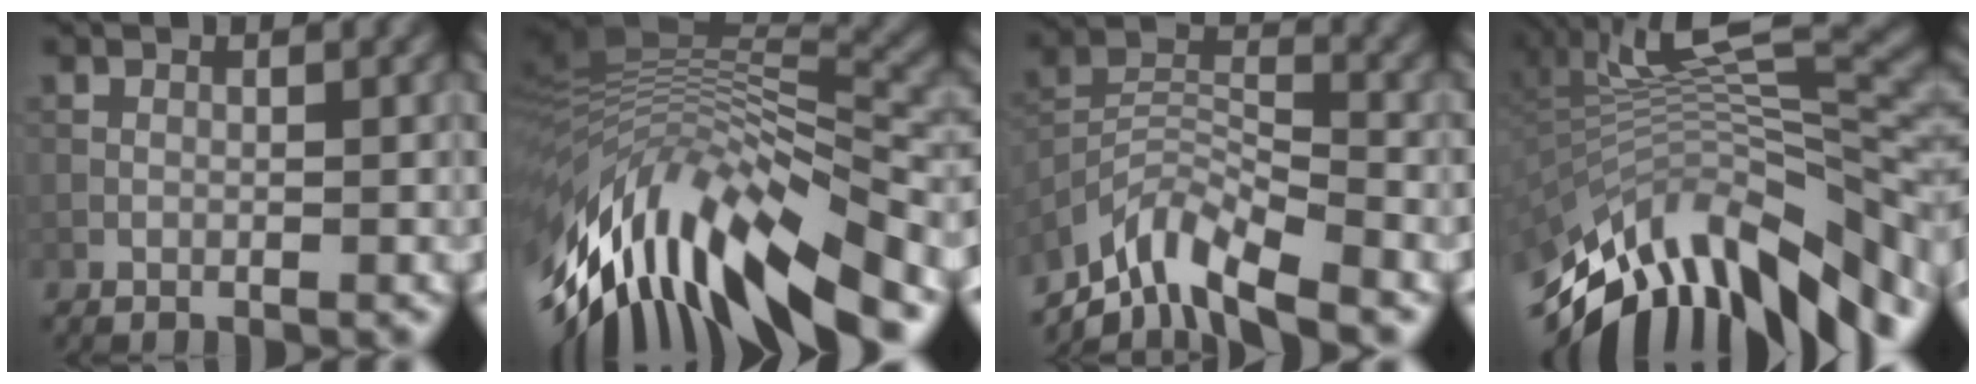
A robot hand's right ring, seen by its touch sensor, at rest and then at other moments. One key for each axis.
{"total": 14.4, "fx": -5.7, "fy": 5.2, "fz": 12.2, "tx": -0.234, "ty": 0.012, "tz": -0.093}
{"total": 7.4, "fx": -6.1, "fy": 1.9, "fz": 3.7, "tx": -0.070, "ty": -0.005, "tz": -0.124}
{"total": 14.2, "fx": -5.0, "fy": 5.3, "fz": 12.1, "tx": -0.221, "ty": 0.023, "tz": -0.086}